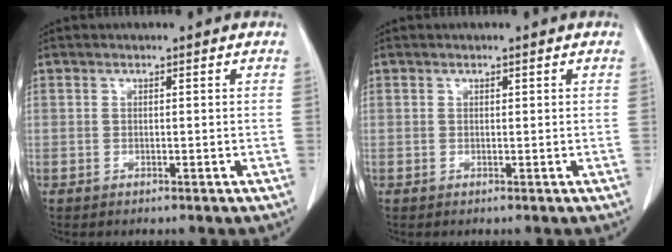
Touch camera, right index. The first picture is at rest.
{"total": 0.0}